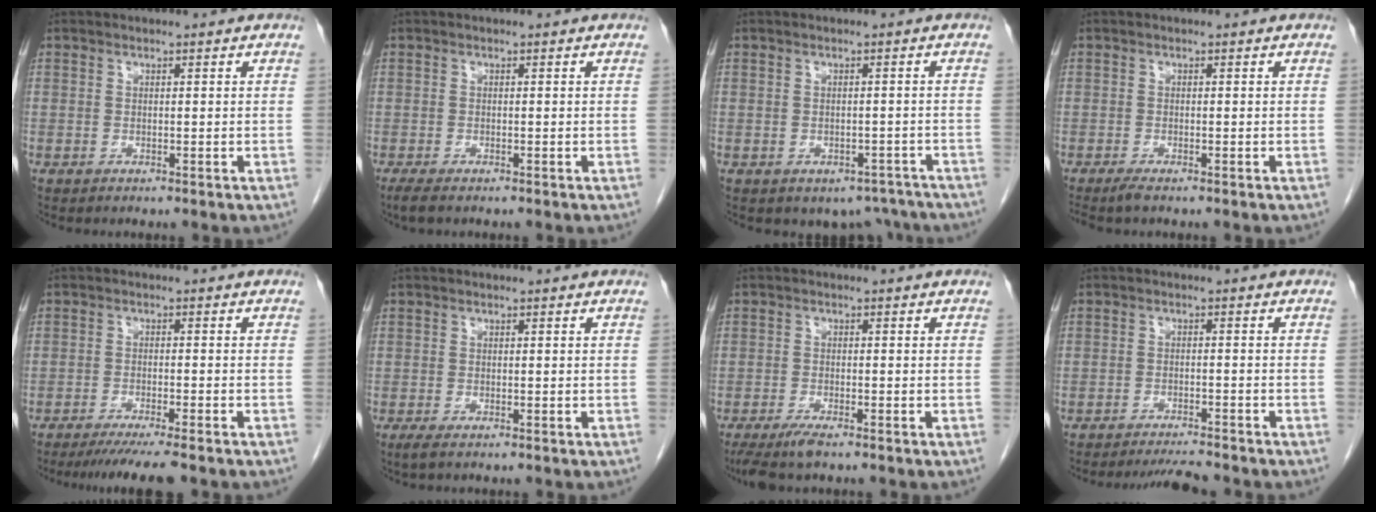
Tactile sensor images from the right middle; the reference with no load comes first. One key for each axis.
{"total": 2.2, "fx": -1.6, "fy": 0.5, "fz": 1.4, "tx": -0.029, "ty": -0.008, "tz": -0.026}
{"total": 5.6, "fx": -4.4, "fy": 3.3, "fz": 0.9, "tx": 0.010, "ty": 0.008, "tz": -0.050}
{"total": 1.4, "fx": -1.2, "fy": -0.1, "fz": 0.8, "tx": -0.022, "ty": -0.007, "tz": -0.024}
{"total": 7.6, "fx": -6.3, "fy": -0.5, "fz": 4.2, "tx": -0.049, "ty": -0.020, "tz": -0.096}
{"total": 1.0, "fx": -0.6, "fy": 0.0, "fz": 0.8, "tx": -0.018, "ty": -0.005, "tz": -0.011}
{"total": 4.0, "fx": -3.0, "fy": 0.4, "fz": 2.7, "tx": -0.051, "ty": -0.011, "tz": -0.054}
{"total": 4.2, "fx": -4.0, "fy": -0.7, "fz": 1.0, "tx": -0.018, "ty": -0.018, "tz": -0.063}